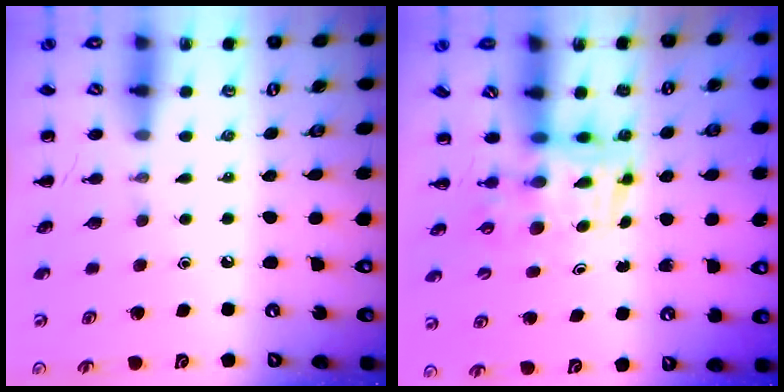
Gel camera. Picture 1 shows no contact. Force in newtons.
{"total": 3.4, "press": 3.4, "slide": 0.6}